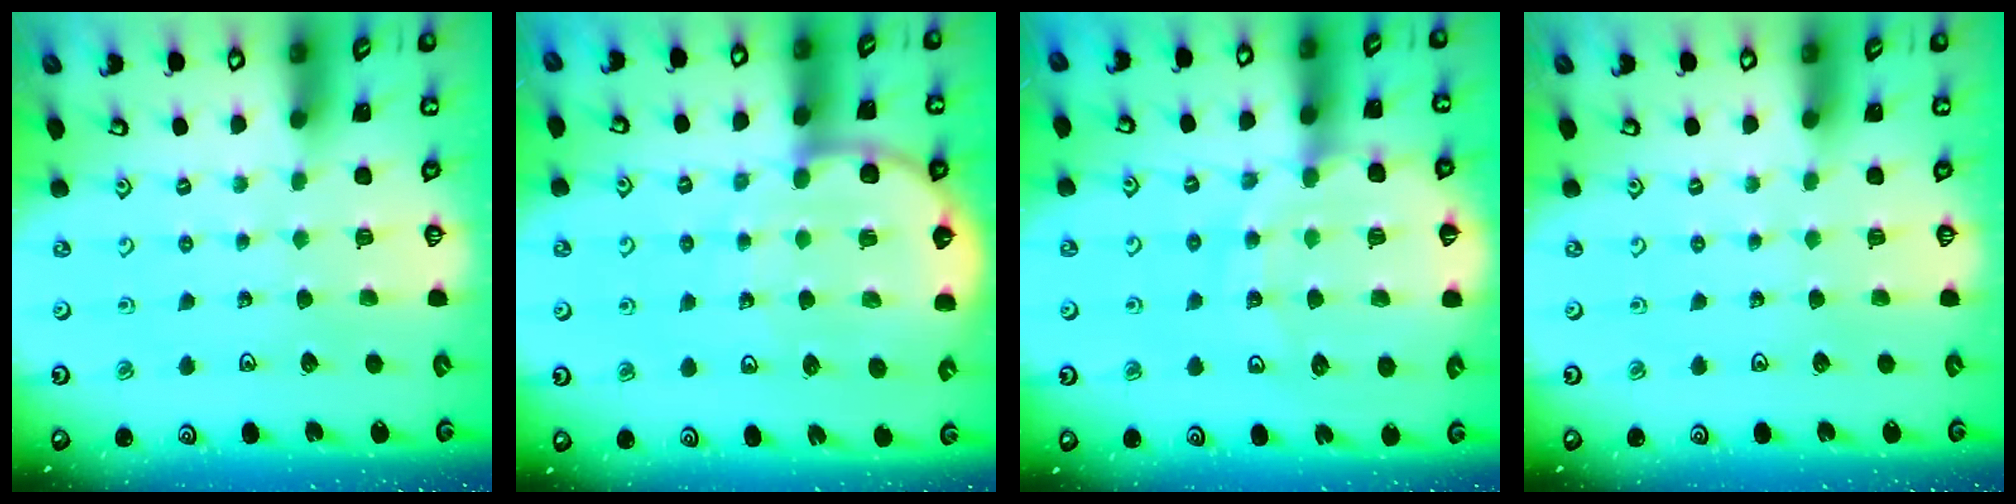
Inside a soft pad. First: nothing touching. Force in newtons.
{"total": 9.3, "press": 9.1, "slide": 2.1}
{"total": 12.3, "press": 12.2, "slide": 1.7}
{"total": 0.0}